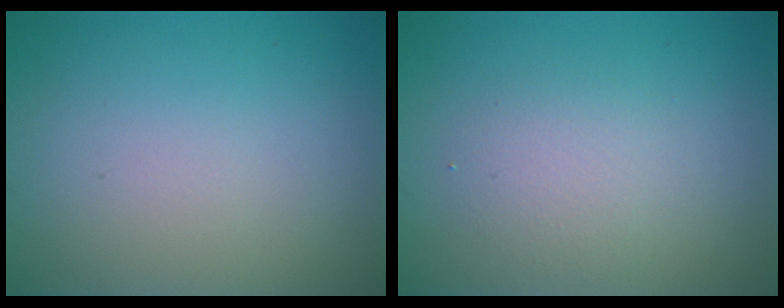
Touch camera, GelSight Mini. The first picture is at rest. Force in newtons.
{"total": 2.2, "press": 2.2, "slide": 0.0}